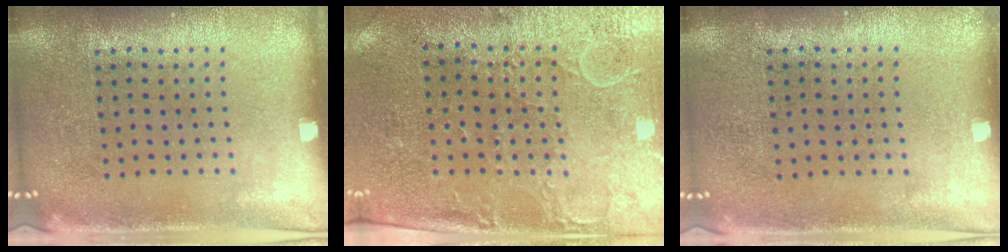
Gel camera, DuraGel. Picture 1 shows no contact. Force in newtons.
{"total": 2.9, "press": 2.4, "slide": 1.7}
{"total": 0.0}